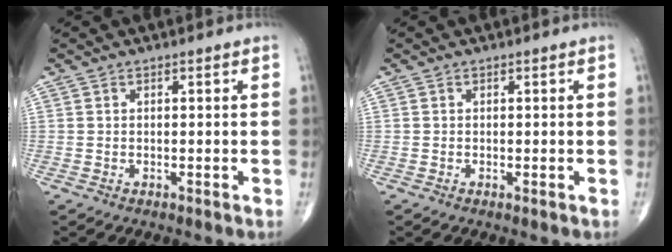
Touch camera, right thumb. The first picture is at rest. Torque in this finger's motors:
{"motor_torque": [0.20, -0.08, -0.22, -0.38, -0.04]}